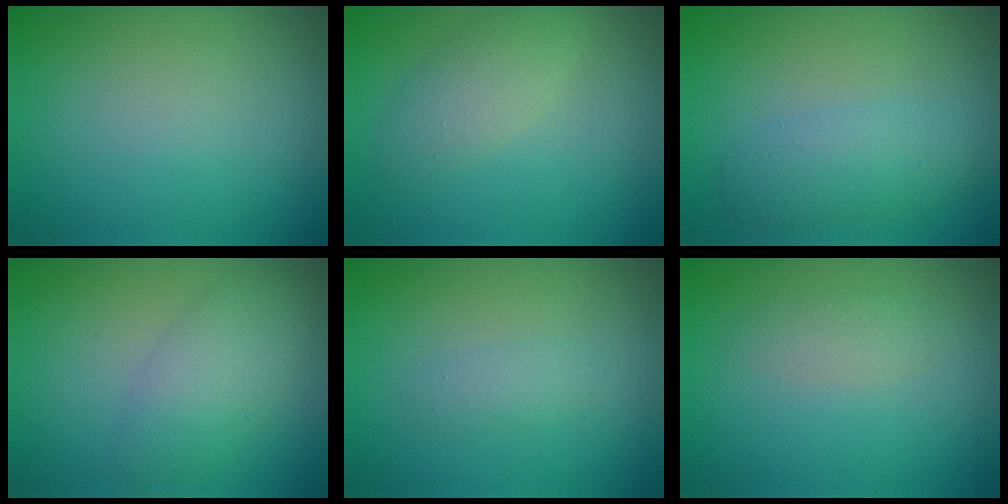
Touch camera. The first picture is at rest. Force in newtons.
{"total": 2.6, "press": 2.6, "slide": 0.2}
{"total": 3.0, "press": 3.0, "slide": 0.1}
{"total": 3.9, "press": 3.9, "slide": 0.2}
{"total": 1.2, "press": 1.2, "slide": 0.1}
{"total": 1.3, "press": 1.3, "slide": 0.1}